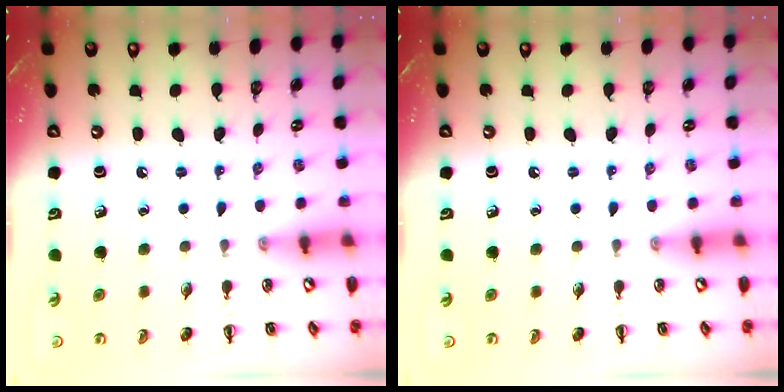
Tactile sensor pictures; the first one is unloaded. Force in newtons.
{"total": 0.0}